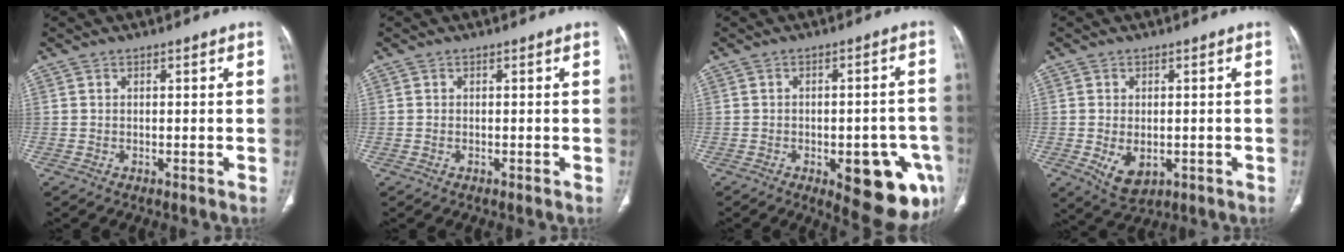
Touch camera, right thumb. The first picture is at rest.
{"total": 0.0}
{"total": 15.3, "force": [-6.0, 6.4, 12.6], "torque": [-0.101, 0.022, -0.056]}
{"total": 5.9, "force": [-1.3, 3.8, 4.3], "torque": [-0.067, -0.007, -0.006]}